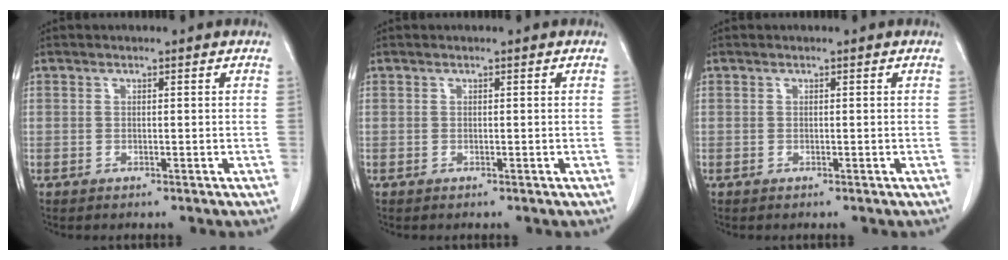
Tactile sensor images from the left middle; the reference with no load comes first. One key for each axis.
{"total": 0.0}
{"total": 0.0}